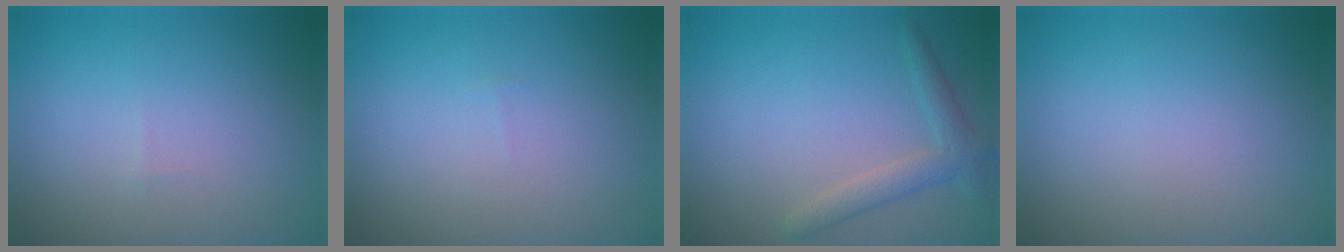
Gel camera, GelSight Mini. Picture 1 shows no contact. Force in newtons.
{"total": 0.0}
{"total": 2.3, "press": 2.3, "slide": 0.2}
{"total": 0.0}